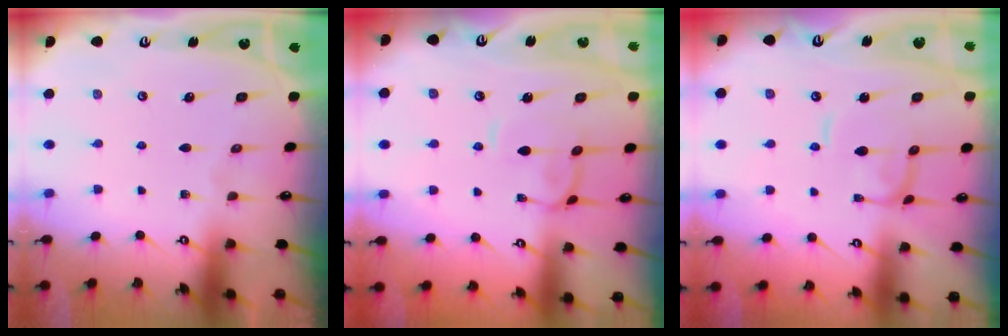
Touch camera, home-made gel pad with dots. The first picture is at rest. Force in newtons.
{"total": 0.7, "press": 0.4, "slide": 0.5}
{"total": 0.9, "press": 0.8, "slide": 0.3}